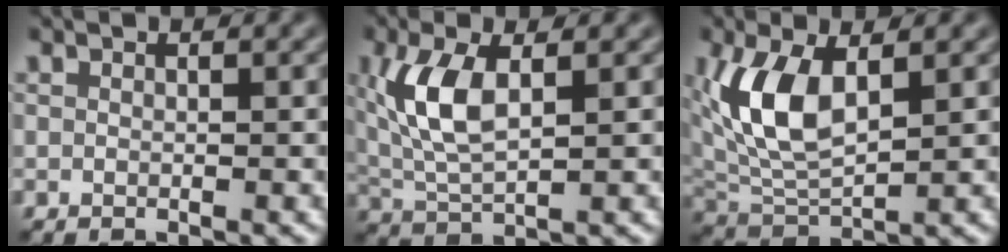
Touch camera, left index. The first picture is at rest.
{"total": 5.7, "force": [0.9, 2.7, 5.0], "torque": [-0.116, 0.006, 0.026]}
{"total": 6.6, "force": [1.3, 3.3, 5.5], "torque": [-0.127, 0.001, 0.034]}